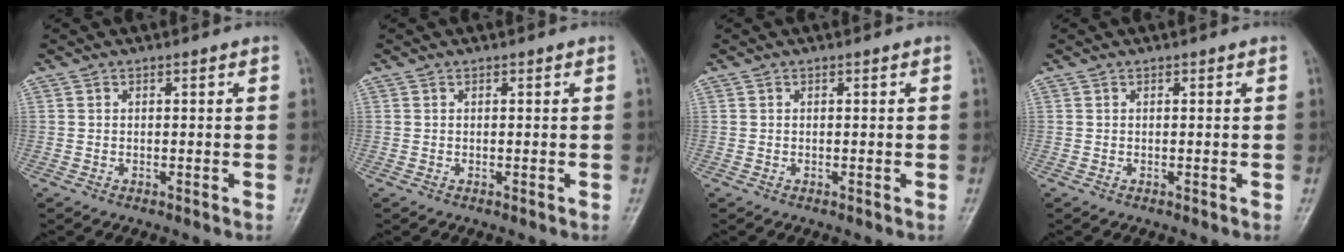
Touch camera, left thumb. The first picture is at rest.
{"total": 0.0}
{"total": 0.0}
{"total": 0.0}